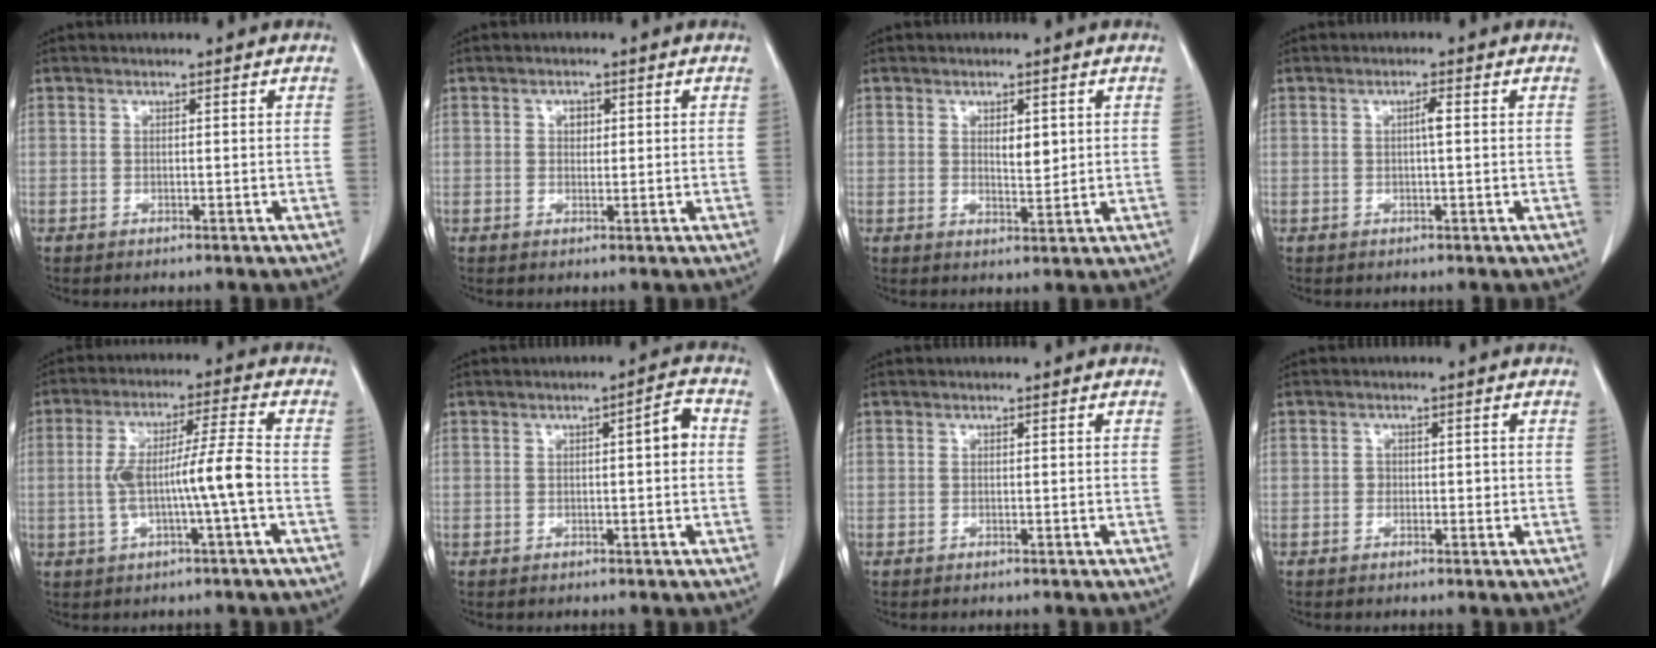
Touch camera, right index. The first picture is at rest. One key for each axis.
{"total": 1.5, "fx": 0.5, "fy": 1.1, "fz": 0.9, "tx": -0.010, "ty": 0.002, "tz": 0.007}
{"total": 3.0, "fx": 0.9, "fy": 1.2, "fz": 2.6, "tx": -0.043, "ty": -0.006, "tz": 0.016}
{"total": 1.5, "fx": 0.2, "fy": 0.1, "fz": 1.5, "tx": -0.029, "ty": 0.003, "tz": 0.001}
{"total": 8.9, "fx": -1.5, "fy": -0.1, "fz": 8.8, "tx": -0.165, "ty": 0.019, "tz": -0.023}
{"total": 3.5, "fx": 0.3, "fy": 0.7, "fz": 3.4, "tx": -0.049, "ty": 0.010, "tz": 0.000}
{"total": 0.0}
{"total": 1.2, "fx": -0.1, "fy": 1.1, "fz": 0.7, "tx": -0.003, "ty": 0.005, "tz": 0.001}